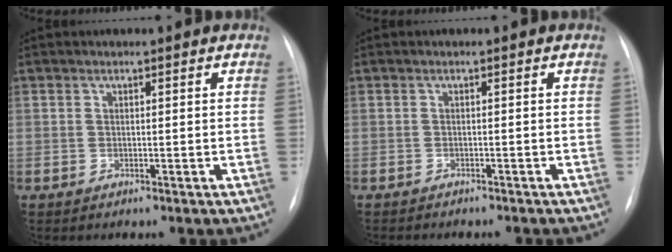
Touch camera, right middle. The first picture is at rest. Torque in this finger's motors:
{"motor_torque": [0.42, -0.46, 0.07, 0.02]}